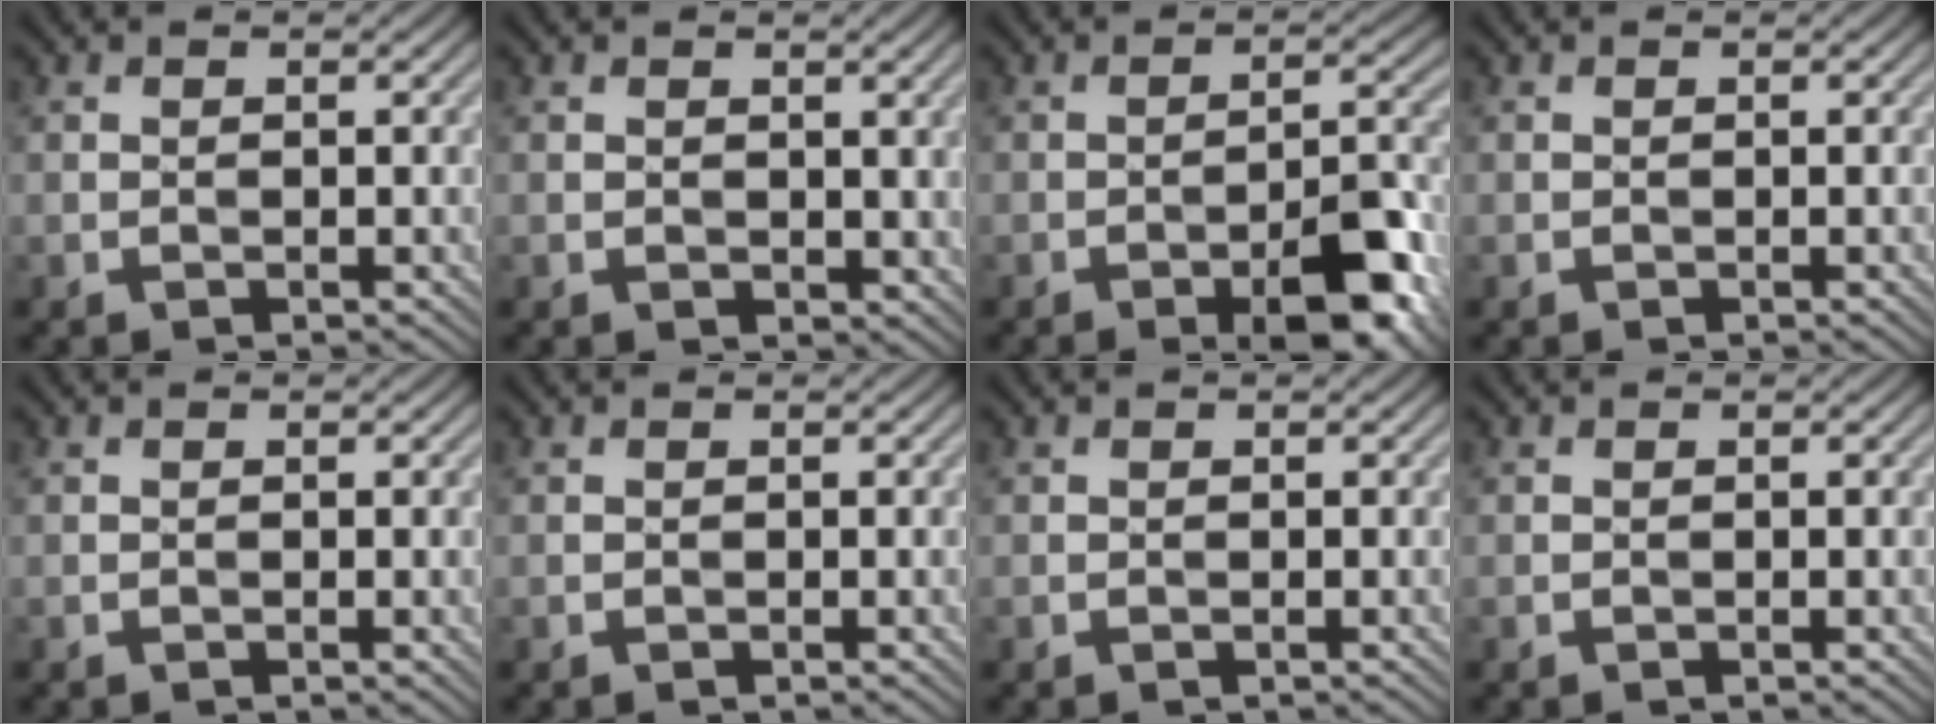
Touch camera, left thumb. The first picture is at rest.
{"total": 2.0, "force": [0.7, 1.5, 1.2], "torque": [-0.027, 0.000, 0.013]}
{"total": 7.6, "force": [-4.3, 2.4, 5.8], "torque": [-0.075, 0.012, -0.065]}
{"total": 0.0}
{"total": 0.0}
{"total": 0.0}
{"total": 0.0}
{"total": 0.0}